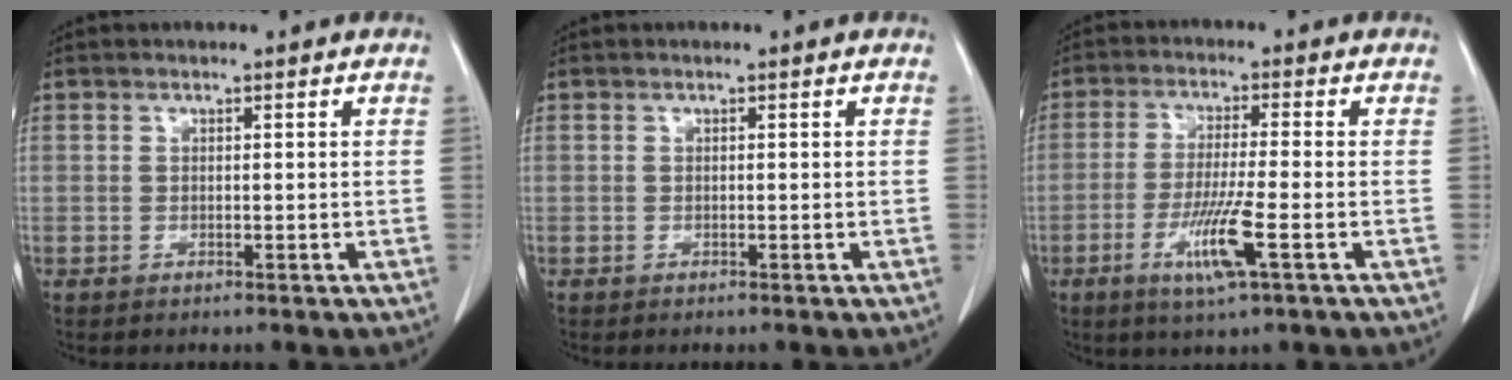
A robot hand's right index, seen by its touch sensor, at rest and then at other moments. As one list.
[{"total": 0.0}, {"total": 8.0, "force": [-3.1, -0.2, 7.3], "torque": [-0.141, -0.020, -0.058]}]